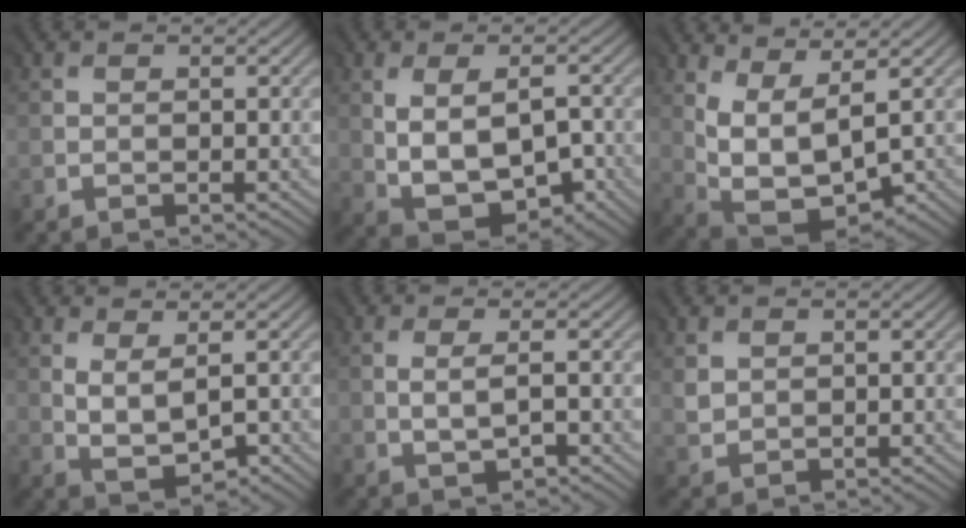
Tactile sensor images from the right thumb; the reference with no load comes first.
{"total": 8.0, "force": [-0.9, 4.8, 6.4], "torque": [-0.127, -0.013, -0.006]}
{"total": 8.1, "force": [2.1, 4.1, 6.7], "torque": [-0.155, -0.011, 0.051]}
{"total": 3.1, "force": [1.0, 1.3, 2.6], "torque": [-0.061, -0.007, 0.025]}
{"total": 1.9, "force": [-0.2, 0.4, 1.8], "torque": [-0.040, -0.002, 0.000]}
{"total": 1.8, "force": [1.1, 1.3, 0.5], "torque": [-0.017, -0.001, 0.023]}